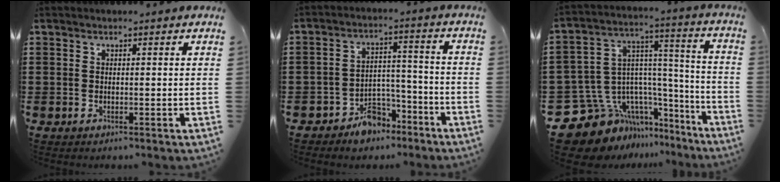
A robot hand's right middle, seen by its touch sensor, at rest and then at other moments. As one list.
[{"total": 5.9, "force": [-5.2, 2.5, 0.9], "torque": [-0.018, 0.016, -0.102]}, {"total": 11.6, "force": [-8.3, 7.6, 2.7], "torque": [-0.096, -0.001, -0.146]}]